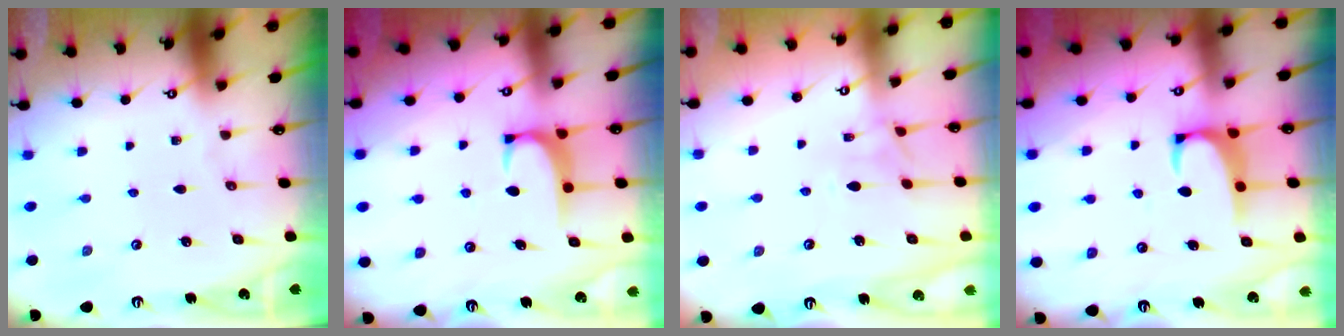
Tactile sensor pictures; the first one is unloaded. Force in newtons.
{"total": 1.9, "press": 1.8, "slide": 0.5}
{"total": 1.2, "press": 0.9, "slide": 0.8}
{"total": 2.0, "press": 1.9, "slide": 0.7}